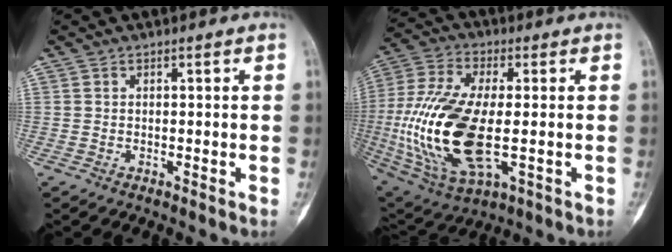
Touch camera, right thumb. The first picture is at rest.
{"total": 22.1, "force": [-2.6, 9.9, 19.6], "torque": [-0.430, -0.009, -0.031]}